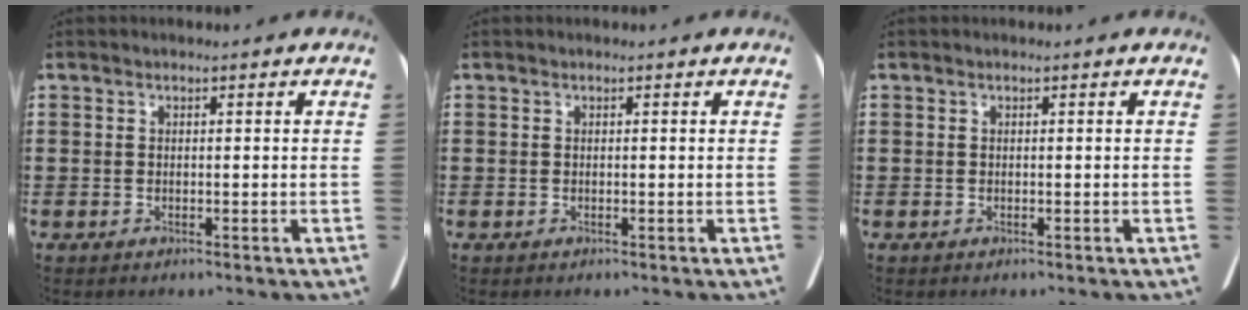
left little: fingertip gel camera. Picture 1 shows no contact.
{"total": 0.0}
{"total": 0.0}